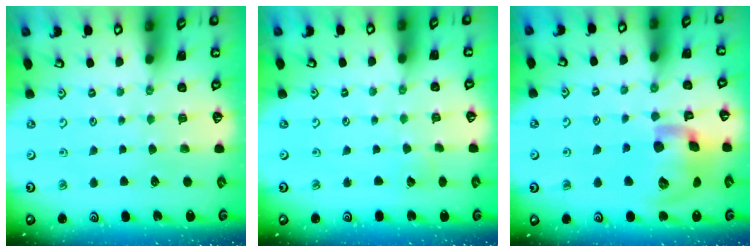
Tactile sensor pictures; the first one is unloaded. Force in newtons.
{"total": 1.7, "press": 1.7, "slide": 0.1}
{"total": 18.8, "press": 18.5, "slide": 2.9}